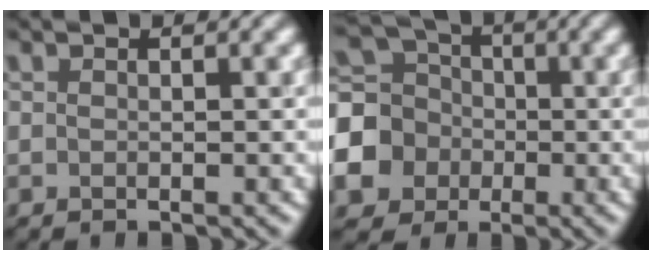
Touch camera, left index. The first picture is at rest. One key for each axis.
{"total": 10.1, "fx": -2.4, "fy": 9.2, "fz": 3.5, "tx": -0.114, "ty": -0.017, "tz": -0.064}